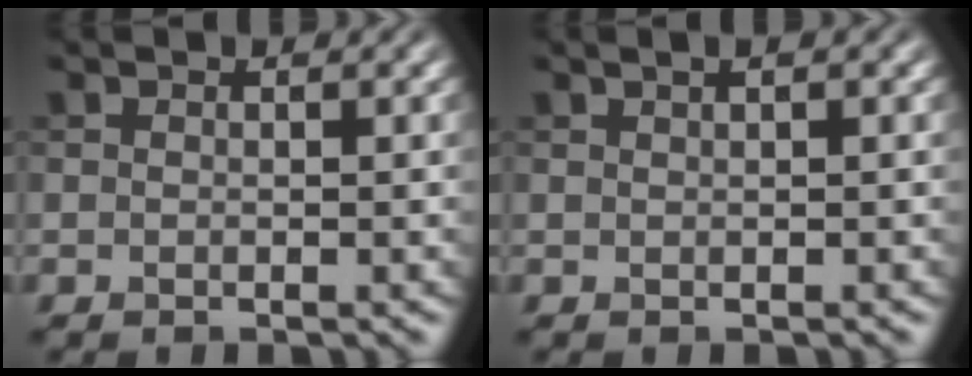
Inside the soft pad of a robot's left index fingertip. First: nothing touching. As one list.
[{"total": 1.2, "force": [0.9, 0.2, 0.8], "torque": [-0.015, 0.006, 0.009]}]